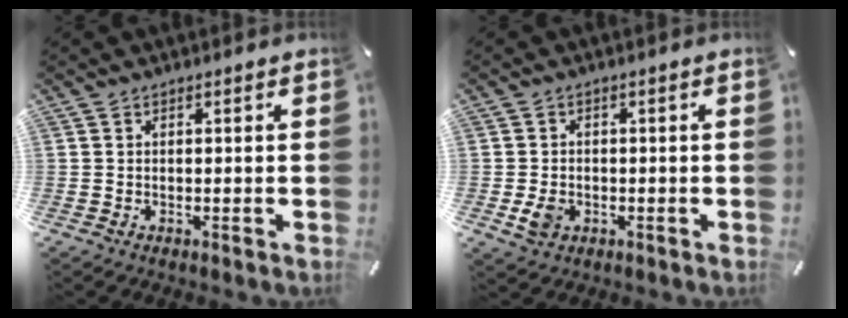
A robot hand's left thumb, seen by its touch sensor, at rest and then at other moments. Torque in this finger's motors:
{"motor_torque": [0.27, 0.72, 0.13, -0.11, 0.11]}